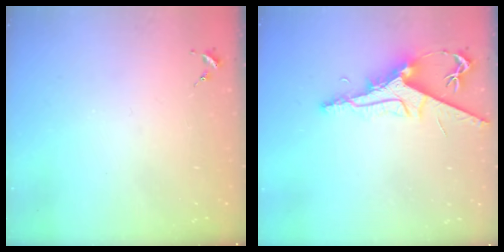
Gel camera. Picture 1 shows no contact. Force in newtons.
{"total": 9.2, "press": 9.1, "slide": 0.8}